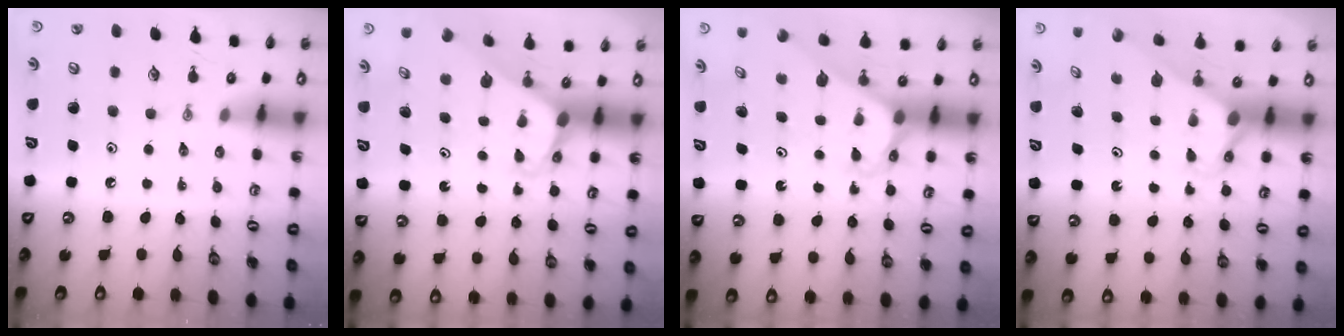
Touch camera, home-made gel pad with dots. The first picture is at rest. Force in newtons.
{"total": 3.3, "press": 3.3, "slide": 0.1}
{"total": 2.6, "press": 2.6, "slide": 0.2}
{"total": 2.9, "press": 2.9, "slide": 0.0}